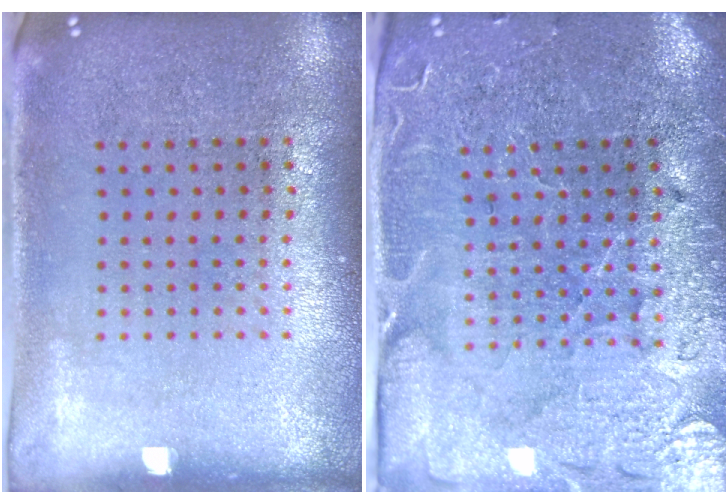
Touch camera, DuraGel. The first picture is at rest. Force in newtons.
{"total": 3.6, "press": 3.4, "slide": 1.0}